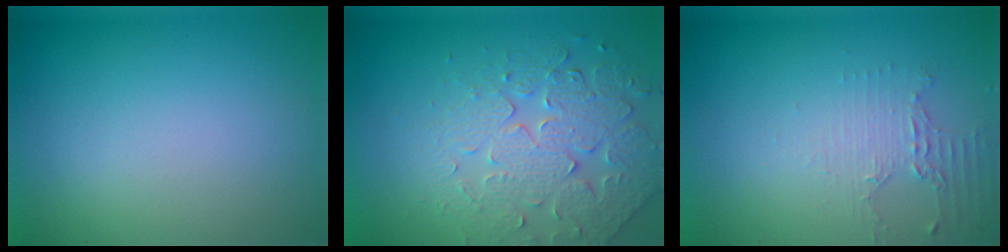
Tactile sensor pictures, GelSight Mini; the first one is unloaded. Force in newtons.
{"total": 4.1, "press": 3.9, "slide": 1.3}
{"total": 2.0, "press": 1.5, "slide": 1.3}